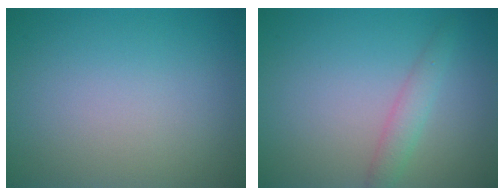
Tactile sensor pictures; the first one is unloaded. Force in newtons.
{"total": 1.9, "press": 1.9, "slide": 0.0}